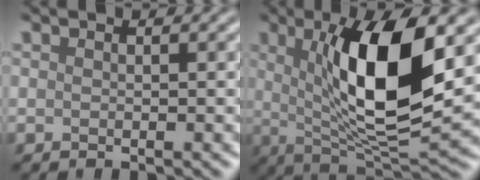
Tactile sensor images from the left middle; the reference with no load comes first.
{"total": 10.7, "force": [2.2, 3.1, 10.0], "torque": [-0.145, -0.010, 0.043]}